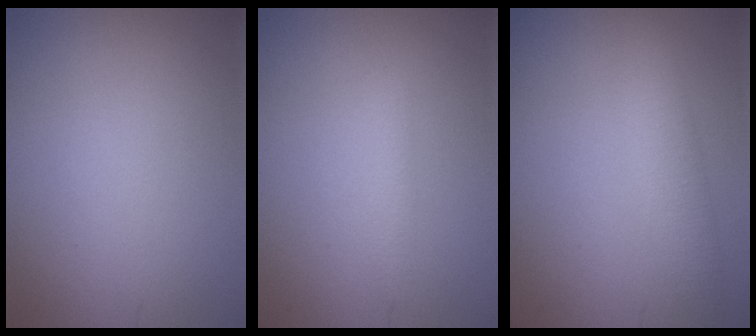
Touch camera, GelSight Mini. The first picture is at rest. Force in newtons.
{"total": 1.4, "press": 1.4, "slide": 0.1}
{"total": 3.0, "press": 3.0, "slide": 0.1}